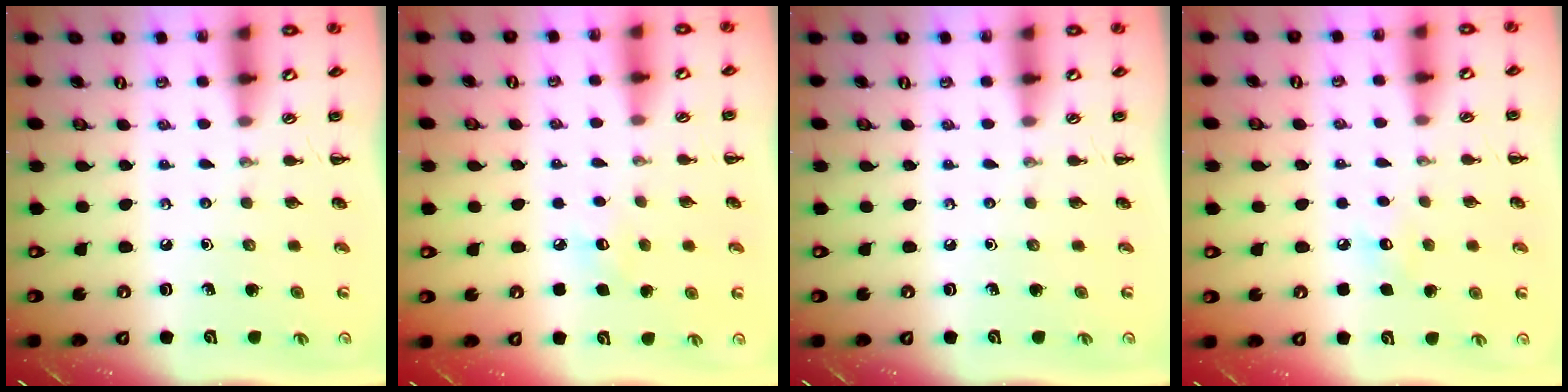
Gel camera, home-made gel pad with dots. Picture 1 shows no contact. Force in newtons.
{"total": 6.0, "press": 5.8, "slide": 1.4}
{"total": 0.0}
{"total": 4.8, "press": 4.6, "slide": 1.2}